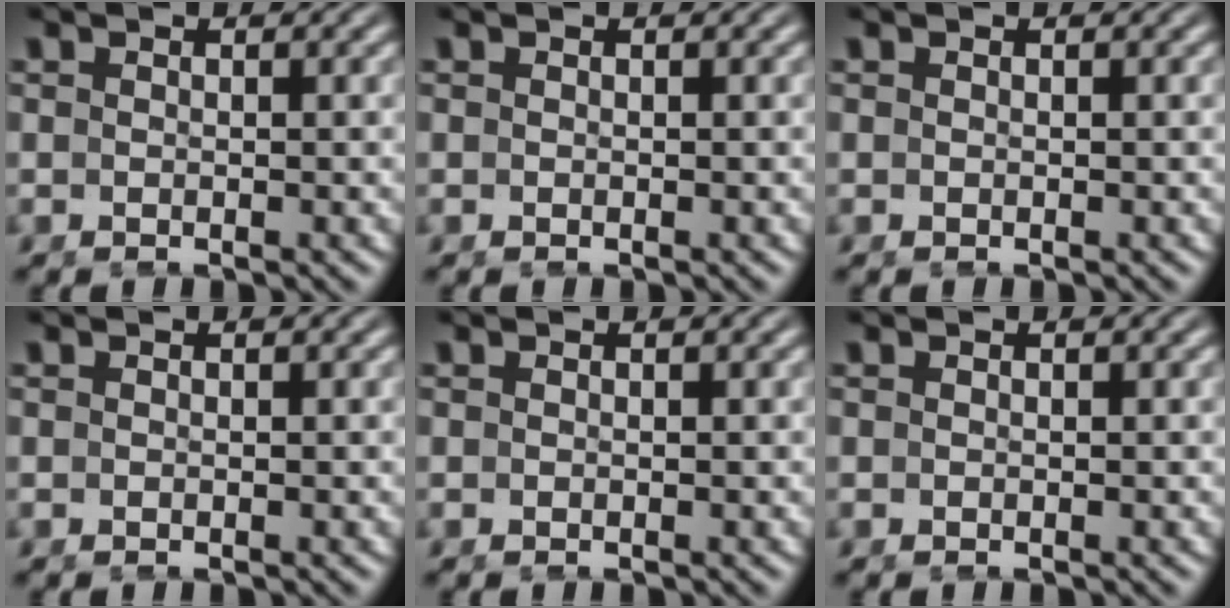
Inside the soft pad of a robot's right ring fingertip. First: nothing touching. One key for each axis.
{"total": 0.0}
{"total": 0.0}
{"total": 0.0}
{"total": 0.0}
{"total": 0.0}